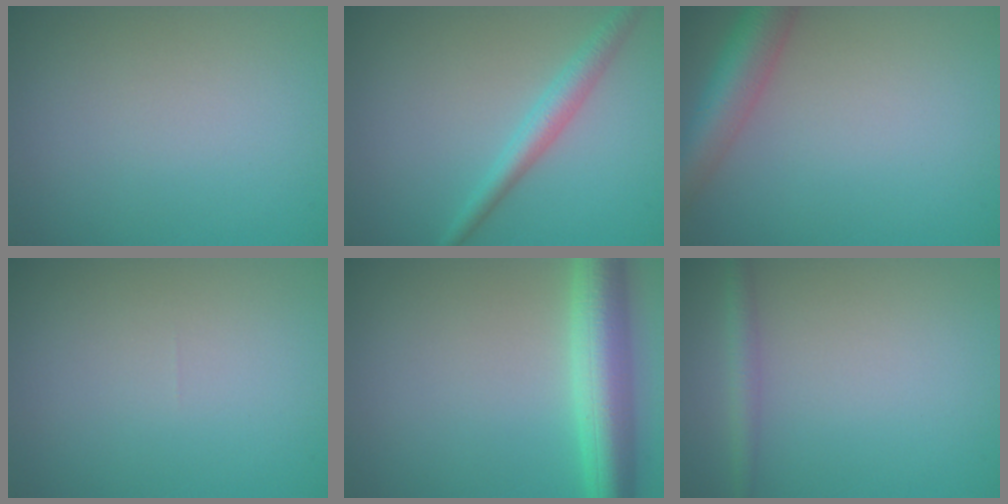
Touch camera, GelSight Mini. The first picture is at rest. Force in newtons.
{"total": 2.8, "press": 2.8, "slide": 0.1}
{"total": 5.0, "press": 5.0, "slide": 0.2}
{"total": 0.0}
{"total": 6.6, "press": 6.6, "slide": 0.1}
{"total": 1.7, "press": 1.7, "slide": 0.1}